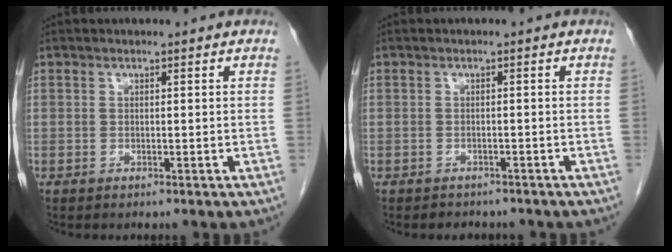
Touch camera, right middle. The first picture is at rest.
{"total": 3.3, "force": [-2.9, 1.5, 0.5], "torque": [-0.014, 0.001, -0.035]}